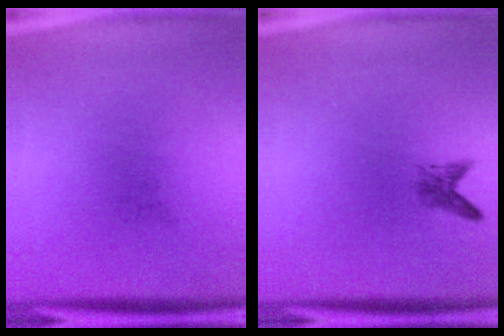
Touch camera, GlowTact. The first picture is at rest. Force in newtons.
{"total": 1.6}